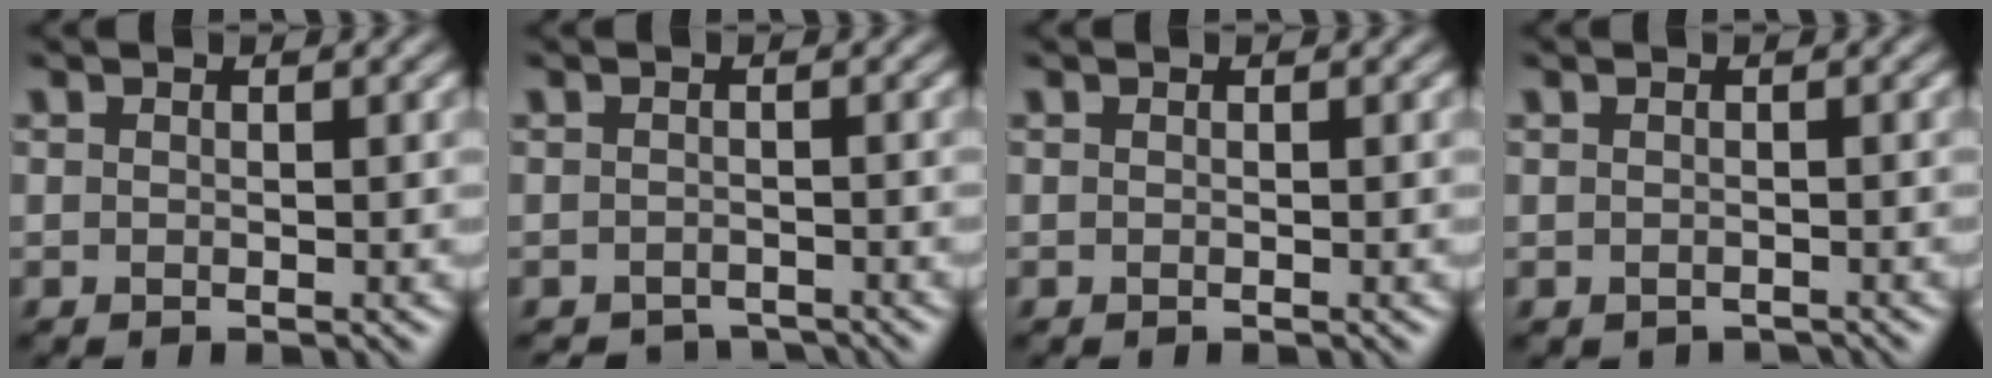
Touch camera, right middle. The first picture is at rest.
{"total": 2.1, "force": [-2.0, 0.5, 0.0], "torque": [0.009, -0.003, -0.032]}
{"total": 0.0}
{"total": 1.0, "force": [-0.9, 0.3, 0.1], "torque": [-0.002, -0.009, -0.015]}